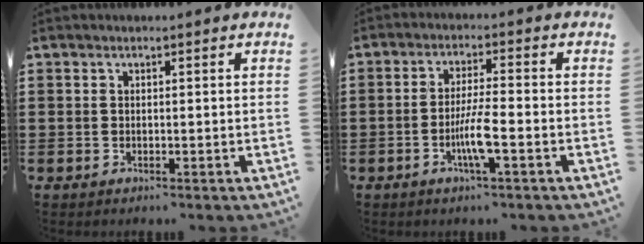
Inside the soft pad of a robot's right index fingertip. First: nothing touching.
{"total": 5.6, "force": [-2.0, 0.5, 5.2], "torque": [-0.108, -0.013, -0.042]}